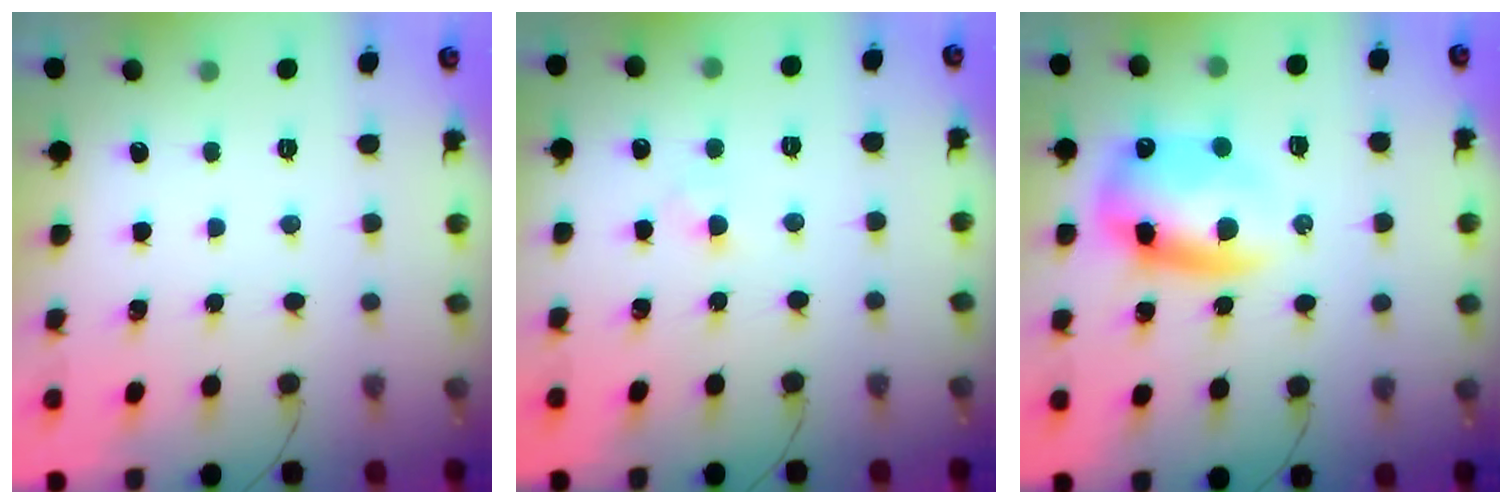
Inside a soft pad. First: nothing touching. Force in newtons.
{"total": 2.8, "press": 2.6, "slide": 1.0}
{"total": 12.4, "press": 11.9, "slide": 3.2}